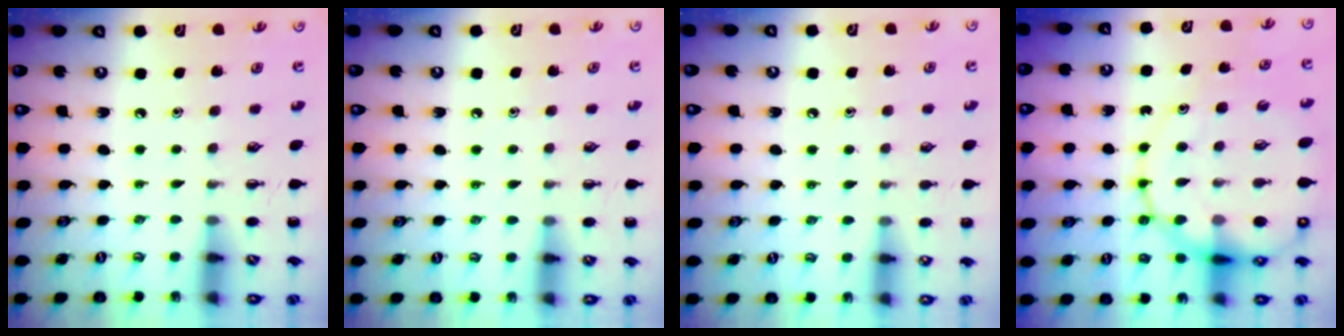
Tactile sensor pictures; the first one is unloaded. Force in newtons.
{"total": 6.1, "press": 5.7, "slide": 2.0}
{"total": 5.3, "press": 5.1, "slide": 1.4}
{"total": 20.6, "press": 20.3, "slide": 3.6}